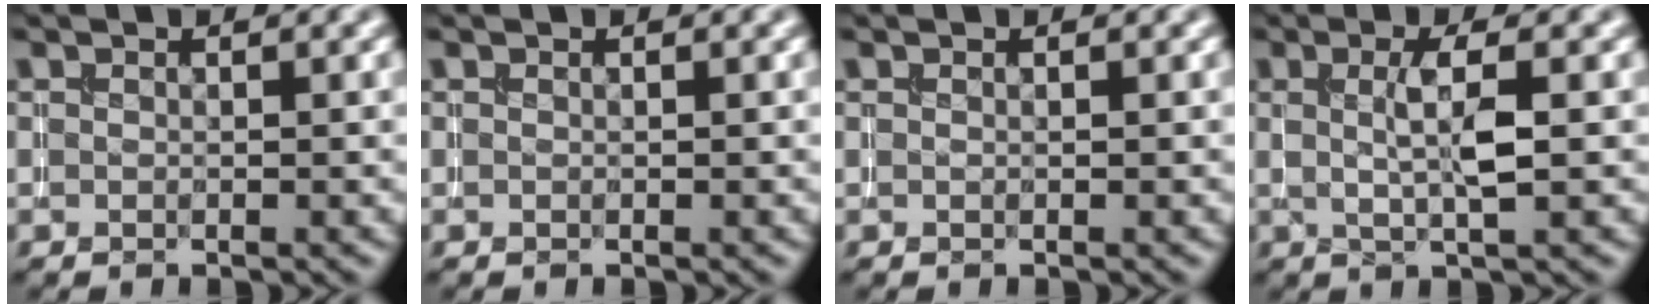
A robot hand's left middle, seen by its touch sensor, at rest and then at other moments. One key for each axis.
{"total": 0.0}
{"total": 0.0}
{"total": 3.1, "fx": 0.4, "fy": 0.5, "fz": 3.1, "tx": -0.054, "ty": 0.004, "tz": 0.005}